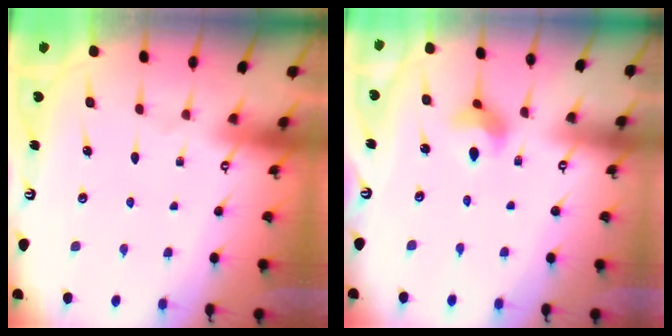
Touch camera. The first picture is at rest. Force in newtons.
{"total": 5.5, "press": 5.5, "slide": 0.7}